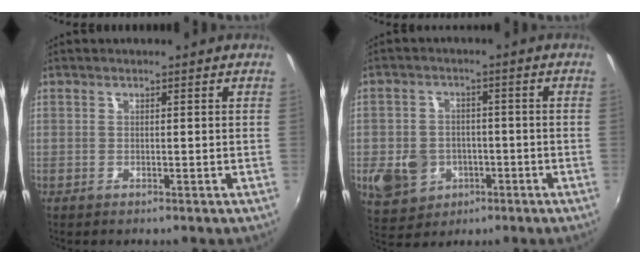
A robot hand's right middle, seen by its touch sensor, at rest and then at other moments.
{"total": 10.4, "force": [-3.3, 8.7, 4.6], "torque": [-0.127, 0.007, -0.038]}